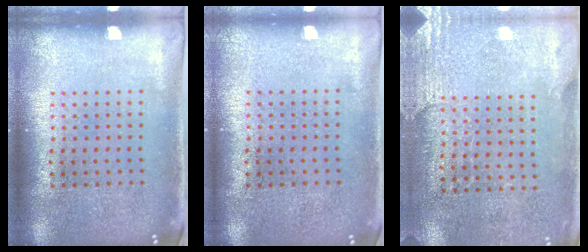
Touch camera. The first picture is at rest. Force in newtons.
{"total": 0.0}
{"total": 2.6, "press": 2.4, "slide": 1.1}